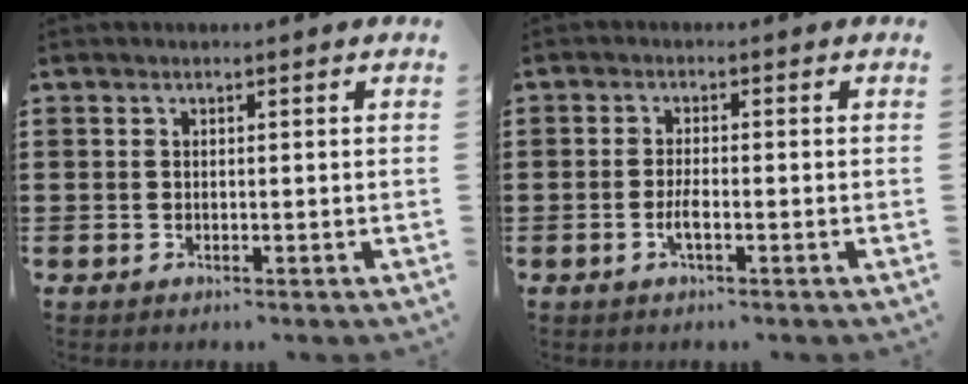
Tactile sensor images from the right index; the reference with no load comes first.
{"total": 2.4, "force": [-1.0, 0.3, 2.2], "torque": [-0.048, -0.006, -0.018]}